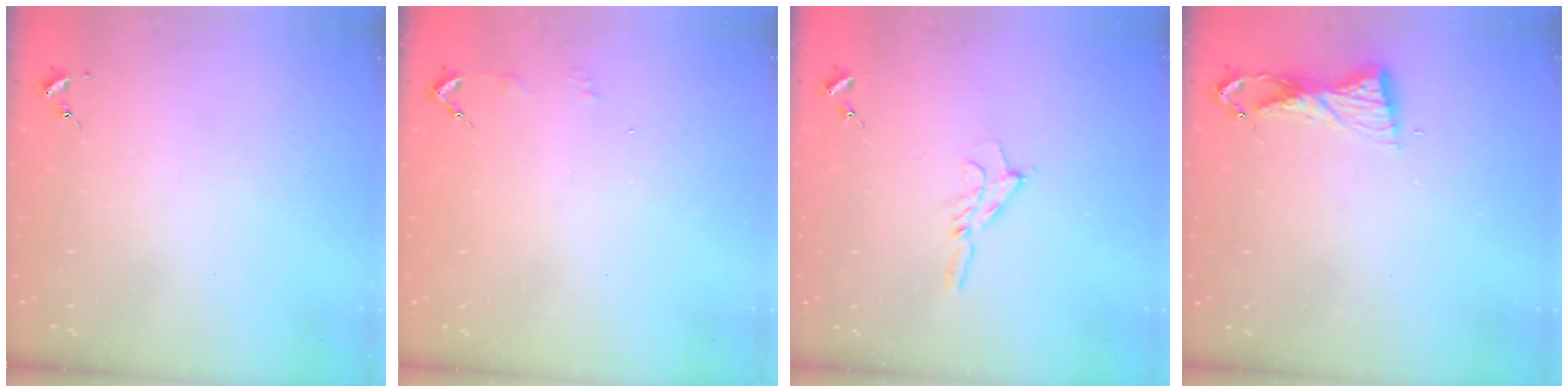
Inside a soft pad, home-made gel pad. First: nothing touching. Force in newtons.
{"total": 2.9, "press": 2.8, "slide": 0.3}
{"total": 6.5, "press": 6.5, "slide": 0.7}
{"total": 6.2, "press": 6.1, "slide": 0.6}